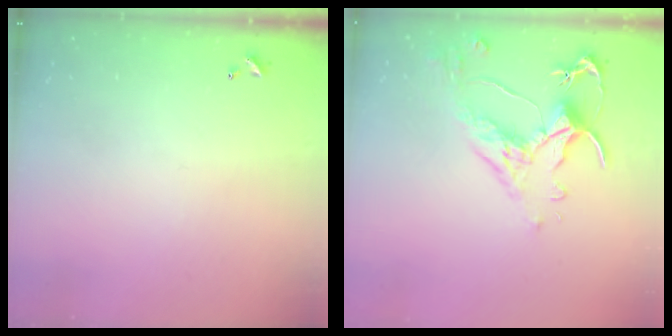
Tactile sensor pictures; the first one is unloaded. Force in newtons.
{"total": 2.6, "press": 2.2, "slide": 1.3}